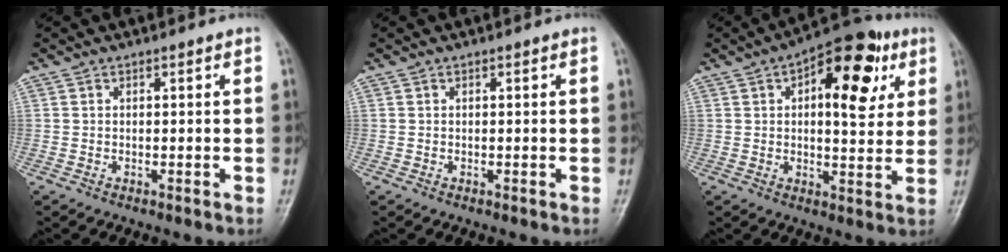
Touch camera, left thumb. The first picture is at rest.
{"total": 0.0}
{"total": 15.8, "force": [5.7, 7.5, 12.8], "torque": [-0.133, 0.001, 0.073]}